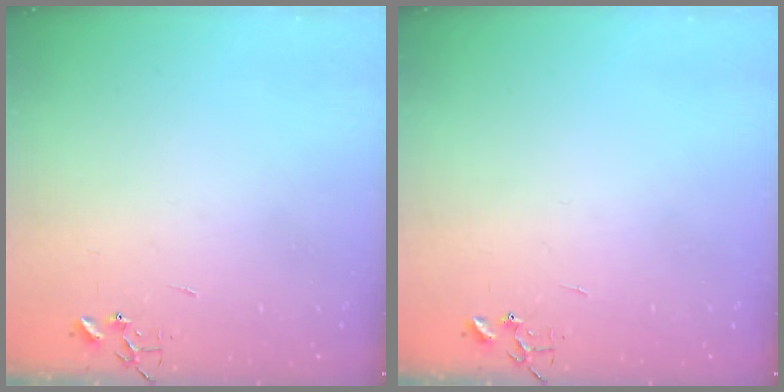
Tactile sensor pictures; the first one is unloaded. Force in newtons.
{"total": 0.0}